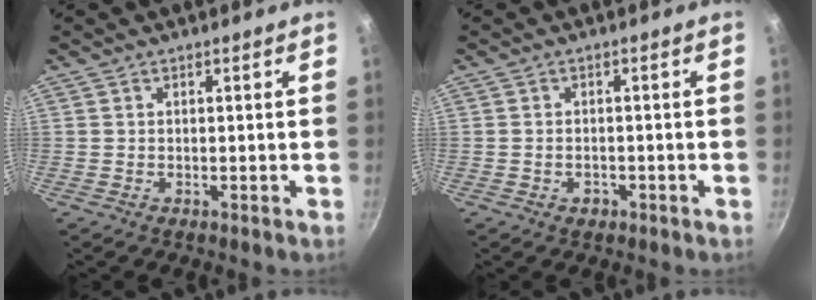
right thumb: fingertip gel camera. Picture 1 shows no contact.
{"total": 1.9, "force": [-0.9, 1.4, 1.0], "torque": [-0.015, 0.005, -0.010]}